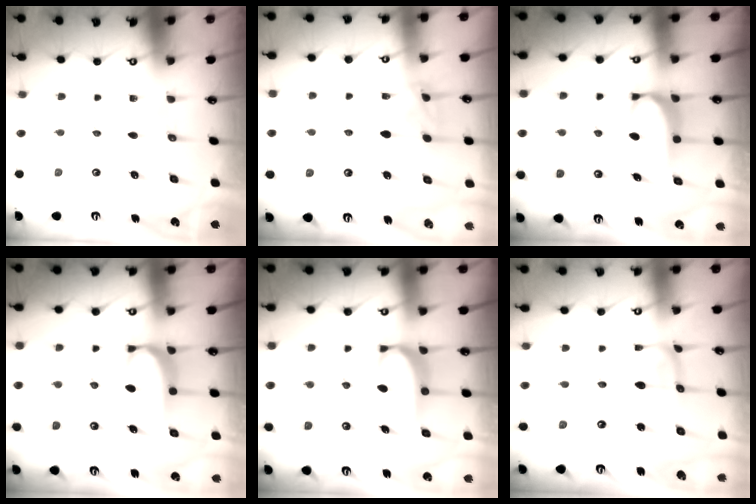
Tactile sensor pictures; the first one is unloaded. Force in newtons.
{"total": 2.8, "press": 2.5, "slide": 1.3}
{"total": 1.8, "press": 1.7, "slide": 0.5}
{"total": 1.7, "press": 1.6, "slide": 0.6}
{"total": 2.7, "press": 2.7, "slide": 0.4}
{"total": 1.4, "press": 1.4, "slide": 0.1}